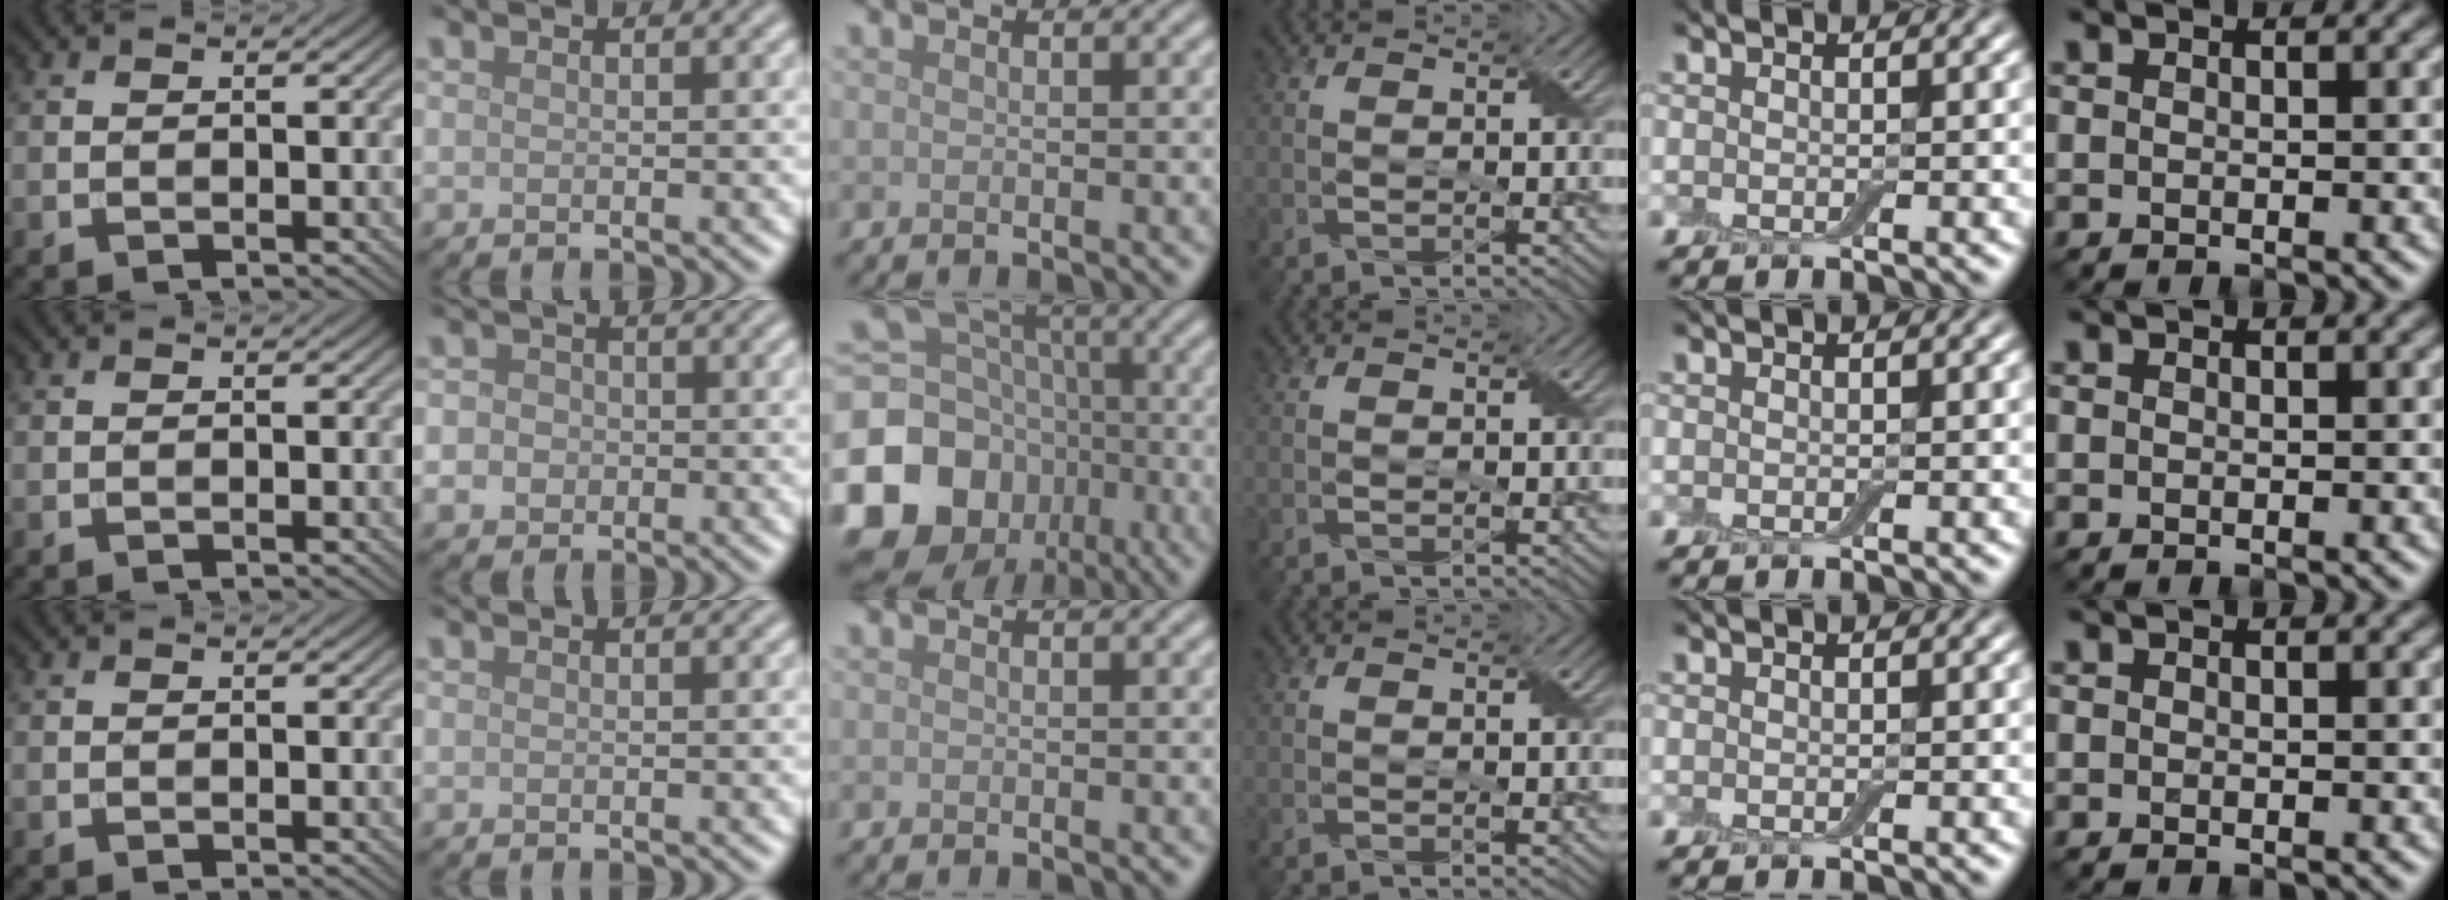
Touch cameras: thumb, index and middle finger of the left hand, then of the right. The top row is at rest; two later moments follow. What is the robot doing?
{"motion": "fold", "object": "cloth"}